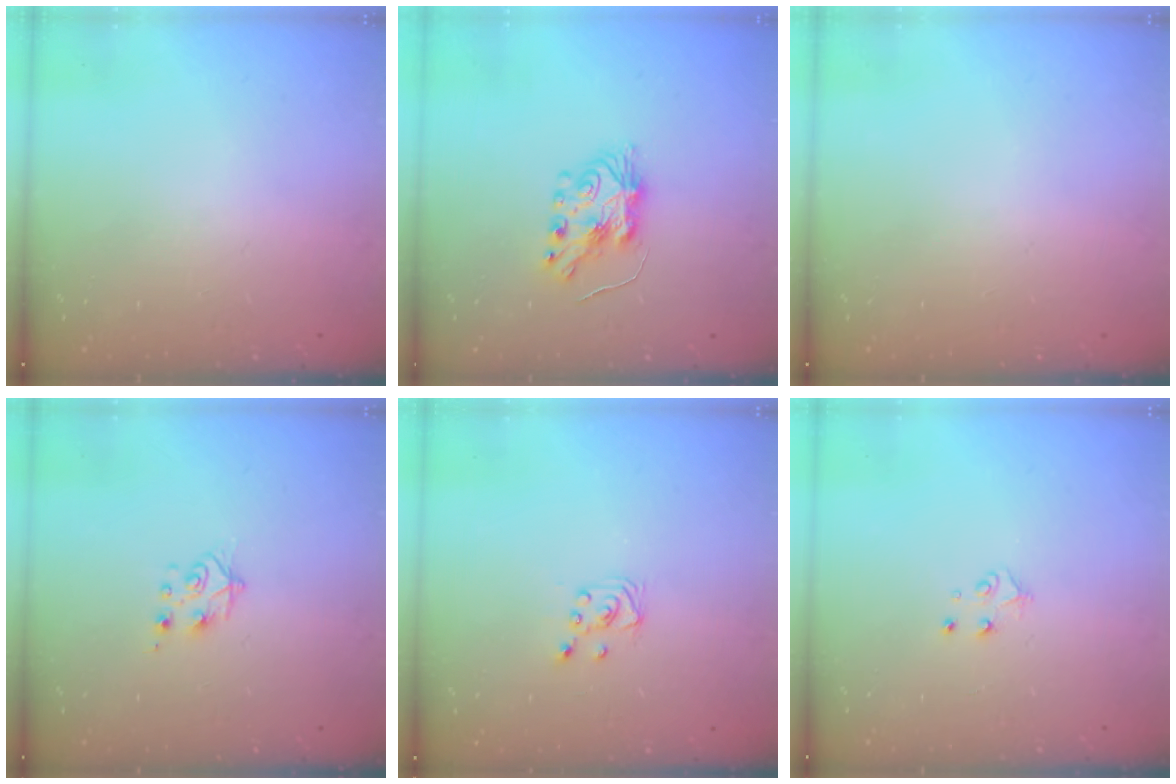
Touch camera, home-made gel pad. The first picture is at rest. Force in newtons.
{"total": 8.7, "press": 8.6, "slide": 0.9}
{"total": 0.0}
{"total": 7.6, "press": 7.5, "slide": 0.7}
{"total": 2.0, "press": 2.0, "slide": 0.2}
{"total": 4.8, "press": 4.8, "slide": 0.5}